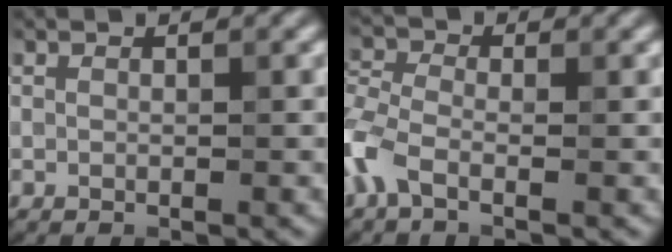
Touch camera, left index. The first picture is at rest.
{"total": 4.0, "force": [-1.9, 2.0, 2.8], "torque": [-0.075, 0.003, -0.058]}